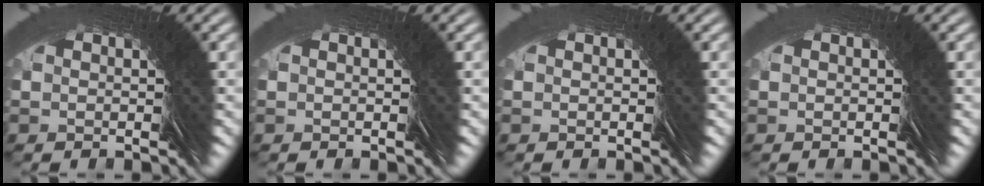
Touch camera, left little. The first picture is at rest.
{"total": 0.0}
{"total": 0.0}
{"total": 0.0}